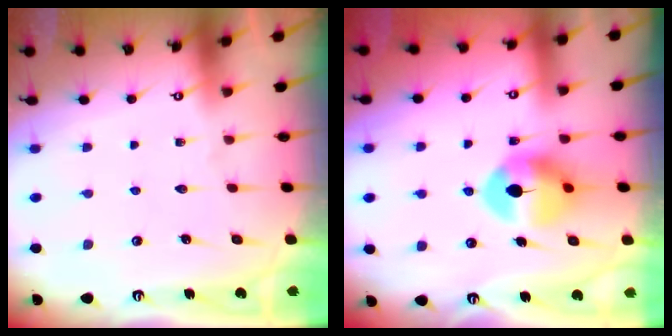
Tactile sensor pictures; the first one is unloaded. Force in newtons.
{"total": 8.1, "press": 8.1, "slide": 0.3}